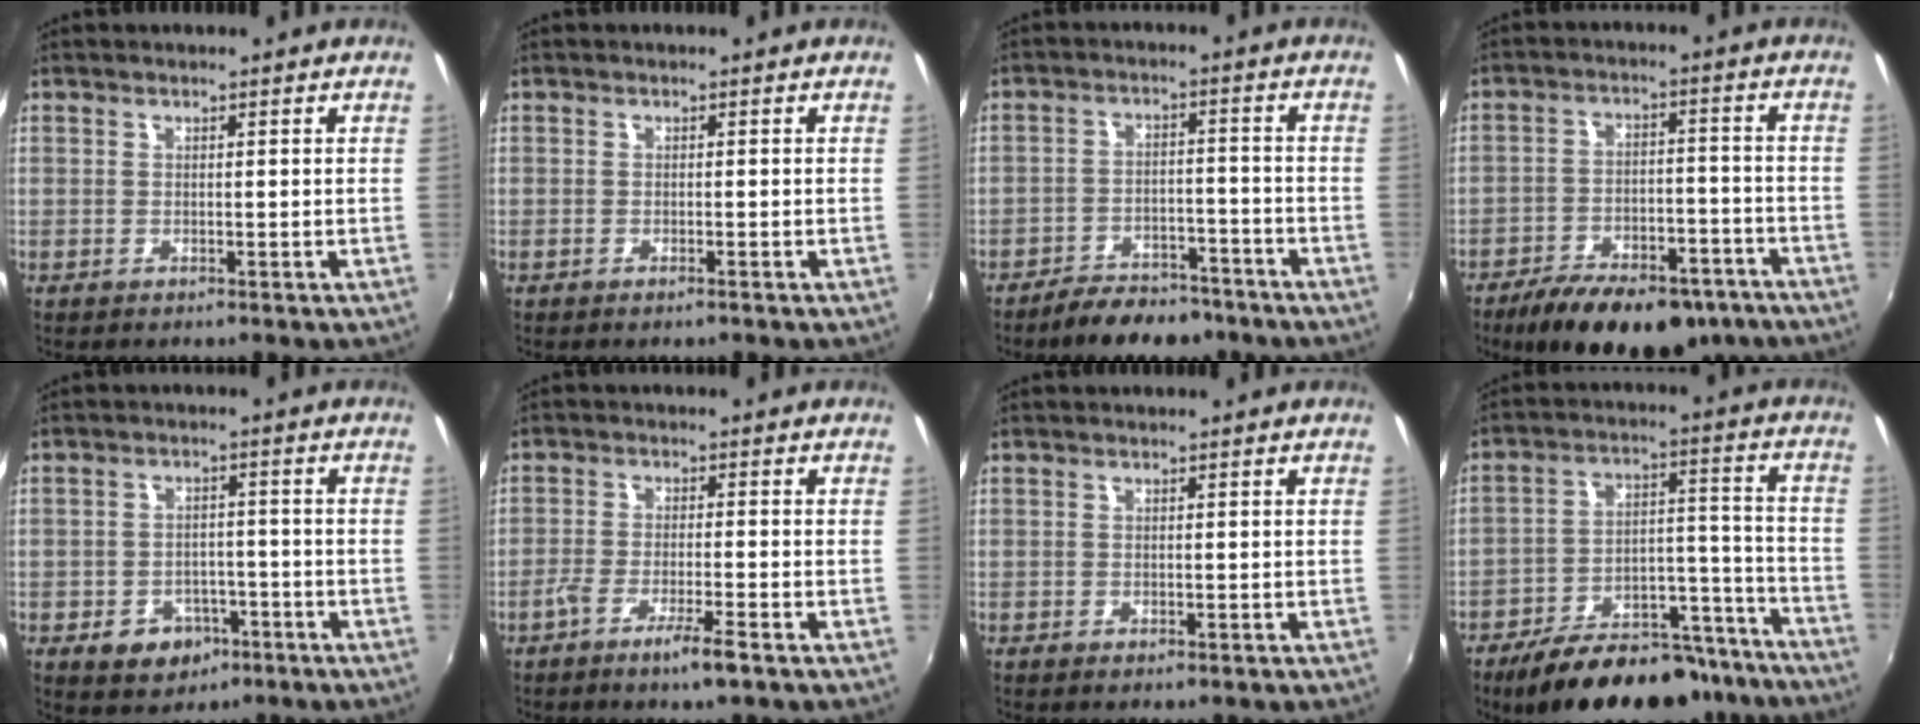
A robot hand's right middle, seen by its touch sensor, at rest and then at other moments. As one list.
[{"total": 0.7, "force": [-0.6, 0.1, 0.3], "torque": [-0.005, -0.002, -0.011]}, {"total": 9.9, "force": [-8.1, 4.0, 4.2], "torque": [-0.092, 0.010, -0.115]}, {"total": 20.2, "force": [-15.0, 8.4, 10.5], "torque": [-0.191, -0.012, -0.206]}, {"total": 7.4, "force": [-3.8, 5.6, 2.9], "torque": [-0.073, 0.011, -0.040]}, {"total": 5.4, "force": [-3.6, 0.1, 4.0], "torque": [-0.088, -0.009, -0.067]}, {"total": 0.8, "force": [-0.5, 0.5, 0.4], "torque": [-0.008, -0.004, -0.009]}, {"total": 23.2, "force": [-18.4, 9.6, 10.5], "torque": [-0.177, 0.031, -0.239]}]